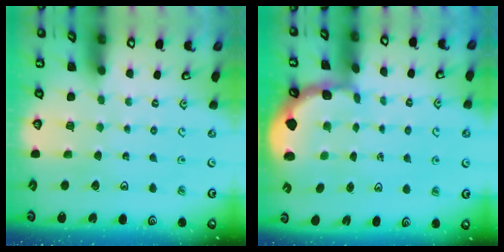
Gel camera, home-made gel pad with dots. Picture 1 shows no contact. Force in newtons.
{"total": 1.8, "press": 1.7, "slide": 0.5}